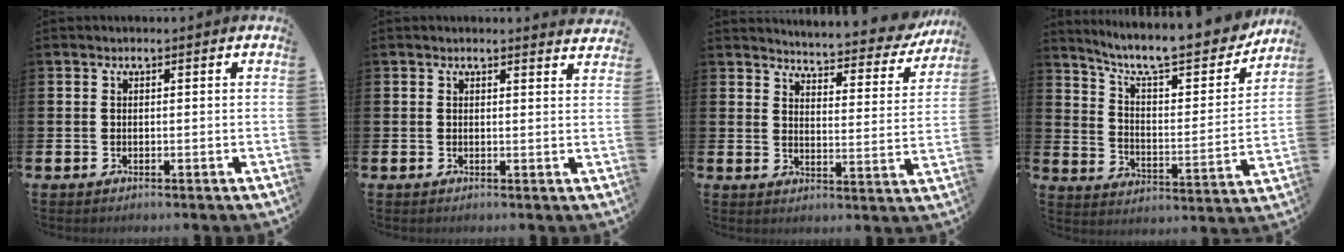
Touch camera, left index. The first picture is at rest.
{"total": 1.4, "force": [1.4, 0.0, 0.0], "torque": [0.003, -0.006, 0.024]}
{"total": 4.4, "force": [4.3, 0.6, 0.5], "torque": [-0.023, -0.046, 0.067]}
{"total": 10.3, "force": [9.1, 2.3, 4.4], "torque": [-0.104, -0.069, 0.149]}